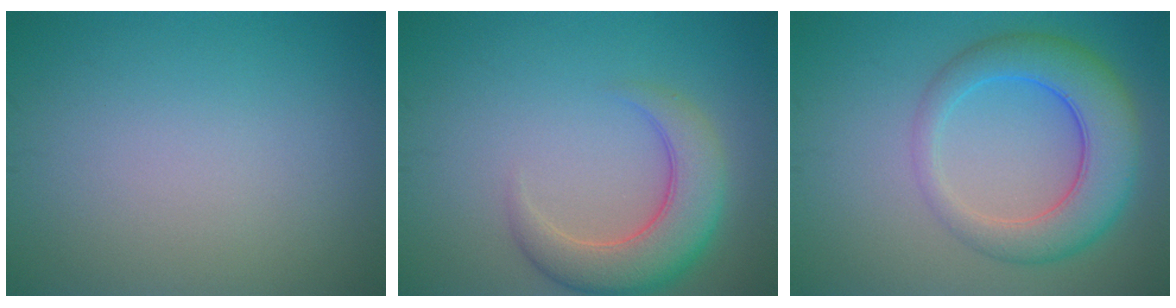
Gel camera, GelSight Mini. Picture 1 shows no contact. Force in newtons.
{"total": 5.7, "press": 5.7, "slide": 0.4}
{"total": 6.6, "press": 6.6, "slide": 0.3}